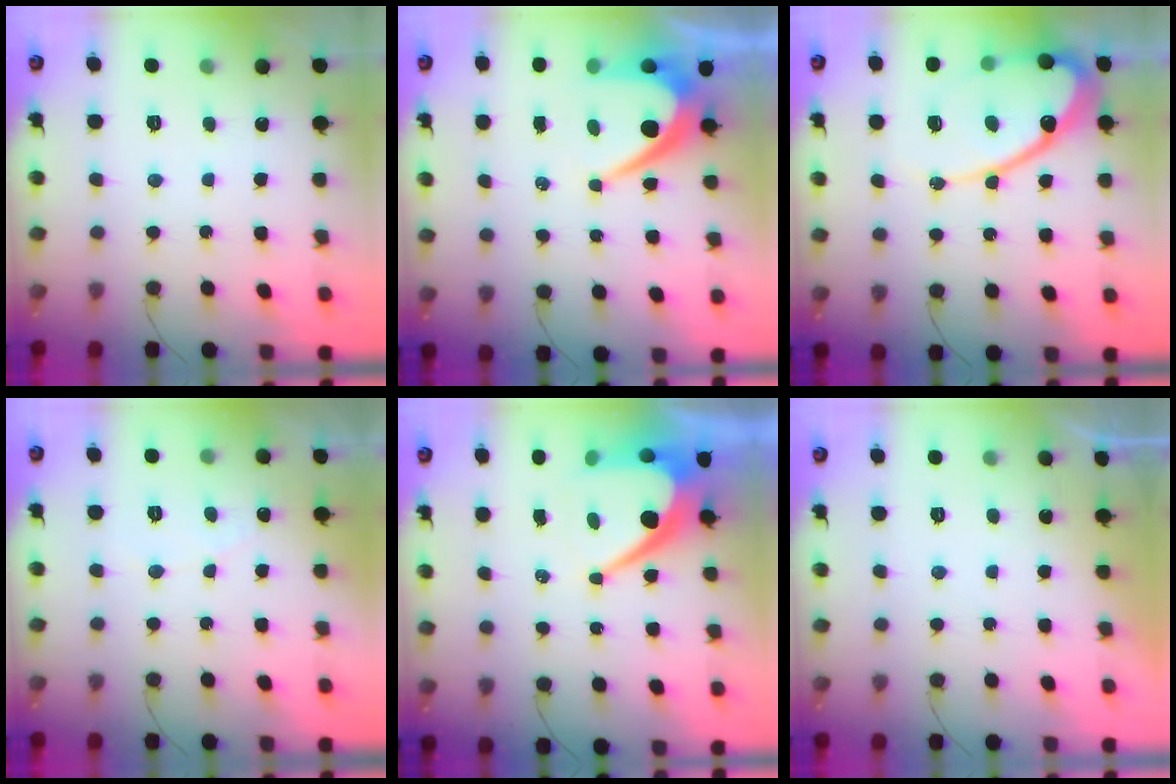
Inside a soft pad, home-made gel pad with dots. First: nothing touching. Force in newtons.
{"total": 9.3, "press": 9.3, "slide": 0.6}
{"total": 17.4, "press": 17.3, "slide": 1.3}
{"total": 2.3, "press": 2.3, "slide": 0.1}
{"total": 14.1, "press": 14.1, "slide": 1.4}
{"total": 0.8, "press": 0.8, "slide": 0.1}